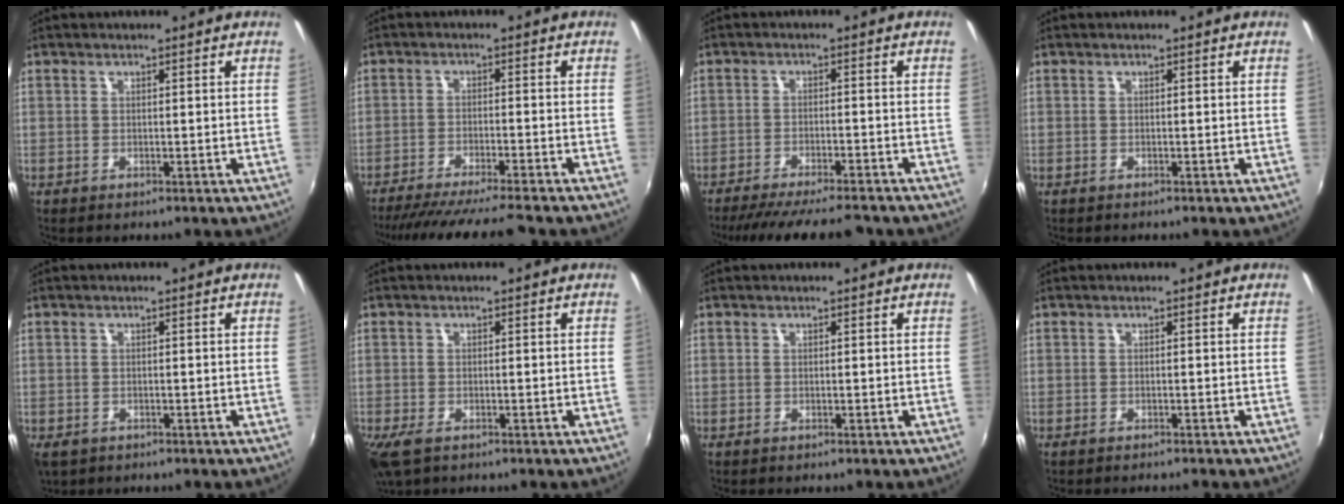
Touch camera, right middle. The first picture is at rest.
{"total": 13.5, "force": [-12.1, -0.4, 5.9], "torque": [-0.120, -0.017, -0.188]}
{"total": 14.8, "force": [-12.9, 2.3, 6.9], "torque": [-0.136, -0.025, -0.188]}
{"total": 0.0}
{"total": 3.7, "force": [-1.8, 2.6, 1.9], "torque": [-0.038, -0.014, -0.026]}
{"total": 4.2, "force": [-2.6, 2.0, 2.7], "torque": [-0.063, -0.017, -0.047]}
{"total": 0.0}
{"total": 0.7, "force": [-0.7, 0.1, 0.1], "torque": [-0.003, -0.005, -0.013]}